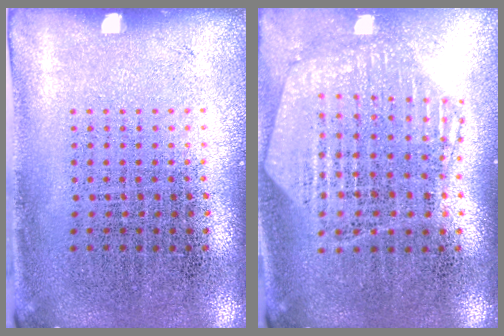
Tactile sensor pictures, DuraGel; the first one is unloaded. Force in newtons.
{"total": 1.2, "press": 1.2, "slide": 0.2}